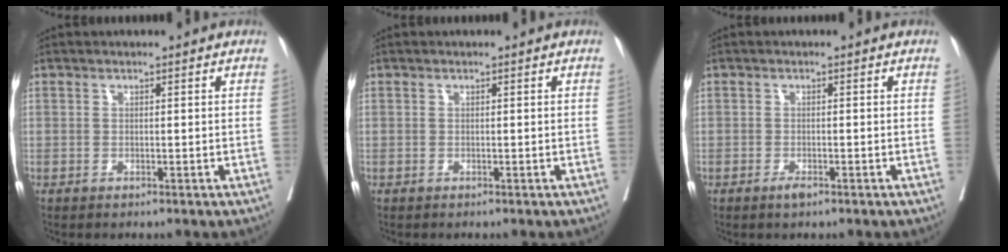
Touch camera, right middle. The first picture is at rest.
{"total": 0.0}
{"total": 1.4, "force": [-0.9, 0.4, 1.0], "torque": [-0.018, -0.001, -0.015]}